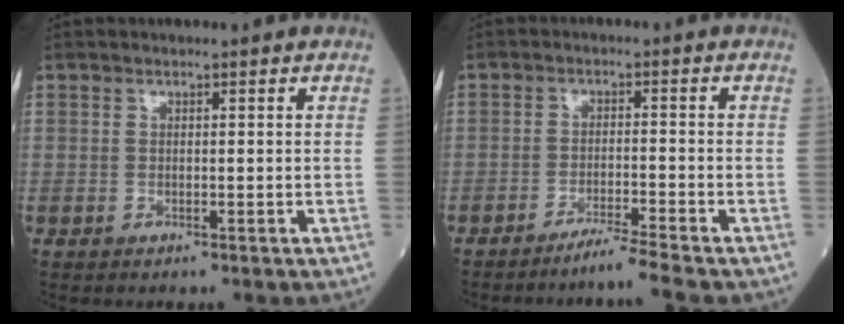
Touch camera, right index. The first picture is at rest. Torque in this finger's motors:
{"motor_torque": [-0.07, -0.10, -0.02, 0.00]}